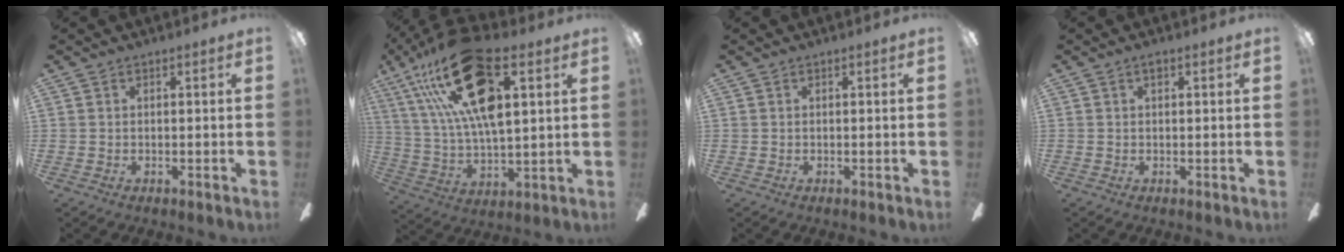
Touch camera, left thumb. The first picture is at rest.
{"total": 25.4, "force": [12.4, 10.1, 19.7], "torque": [-0.380, -0.041, 0.206]}
{"total": 0.0}
{"total": 1.0, "force": [0.5, 0.5, 0.7], "torque": [-0.007, 0.000, 0.007]}